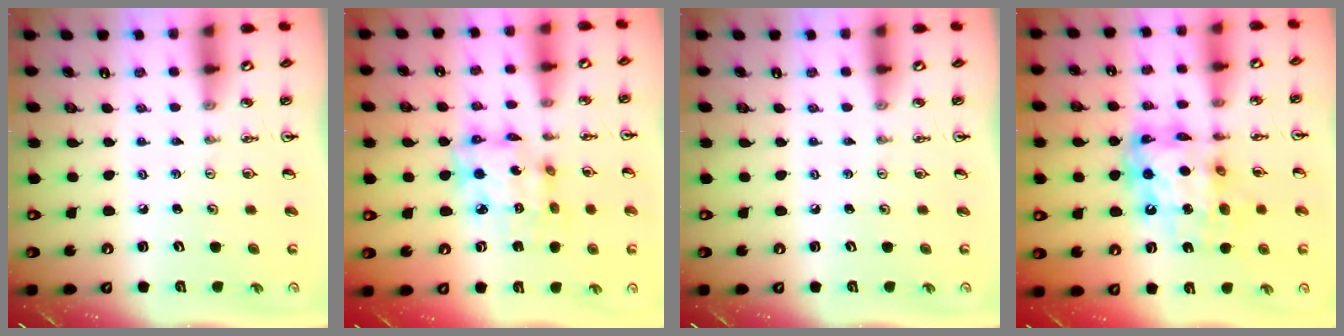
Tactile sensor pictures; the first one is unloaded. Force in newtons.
{"total": 12.0, "press": 12.0, "slide": 1.1}
{"total": 0.0}
{"total": 15.4, "press": 15.3, "slide": 1.3}